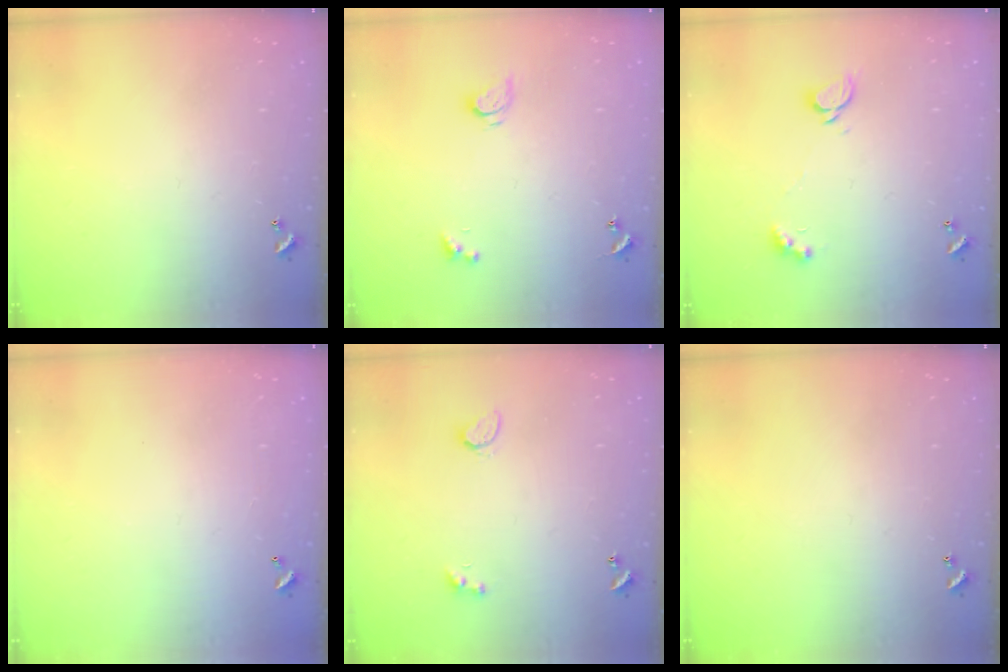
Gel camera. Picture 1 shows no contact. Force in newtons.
{"total": 2.6, "press": 2.6, "slide": 0.2}
{"total": 2.1, "press": 2.1, "slide": 0.3}
{"total": 2.8, "press": 2.8, "slide": 0.1}
{"total": 2.3, "press": 2.3, "slide": 0.5}
{"total": 0.0}